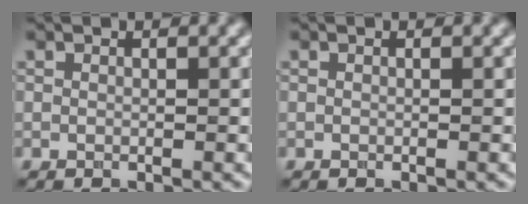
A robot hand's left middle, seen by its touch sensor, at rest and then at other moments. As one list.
[{"total": 0.0}]